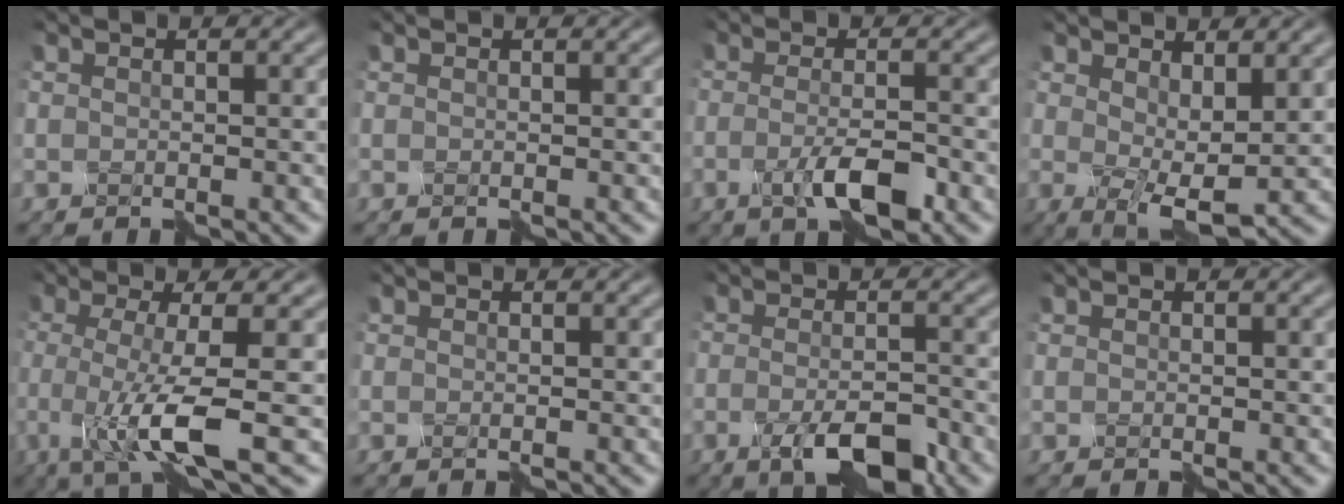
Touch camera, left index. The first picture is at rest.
{"total": 0.0}
{"total": 3.8, "force": [-1.9, 0.9, 3.1], "torque": [-0.064, -0.003, -0.034]}
{"total": 4.5, "force": [0.8, 2.1, 3.9], "torque": [-0.073, -0.013, 0.021]}
{"total": 6.9, "force": [-1.7, 1.4, 6.5], "torque": [-0.118, -0.015, -0.034]}
{"total": 0.0}
{"total": 5.0, "force": [-3.0, 1.4, 3.8], "torque": [-0.076, -0.005, -0.051]}
{"total": 0.0}